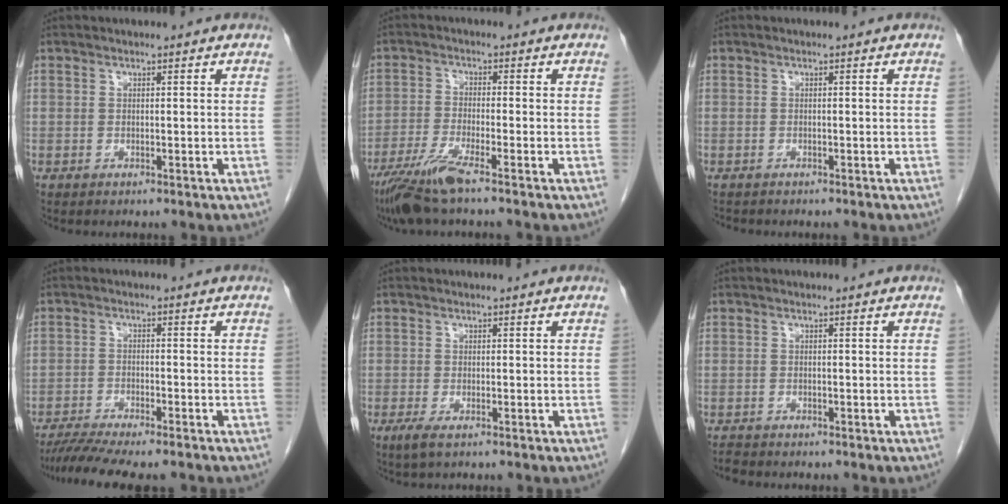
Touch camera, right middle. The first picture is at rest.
{"total": 6.7, "force": [-4.8, -0.1, 4.7], "torque": [-0.099, -0.023, -0.095]}
{"total": 1.0, "force": [-1.0, 0.2, 0.2], "torque": [-0.013, -0.004, -0.016]}
{"total": 8.9, "force": [-7.6, 0.6, 4.5], "torque": [-0.070, -0.015, -0.120]}
{"total": 1.9, "force": [-1.1, 0.3, 1.5], "torque": [-0.040, -0.009, -0.020]}
{"total": 0.9, "force": [-0.9, 0.2, 0.1], "torque": [-0.008, -0.003, -0.015]}